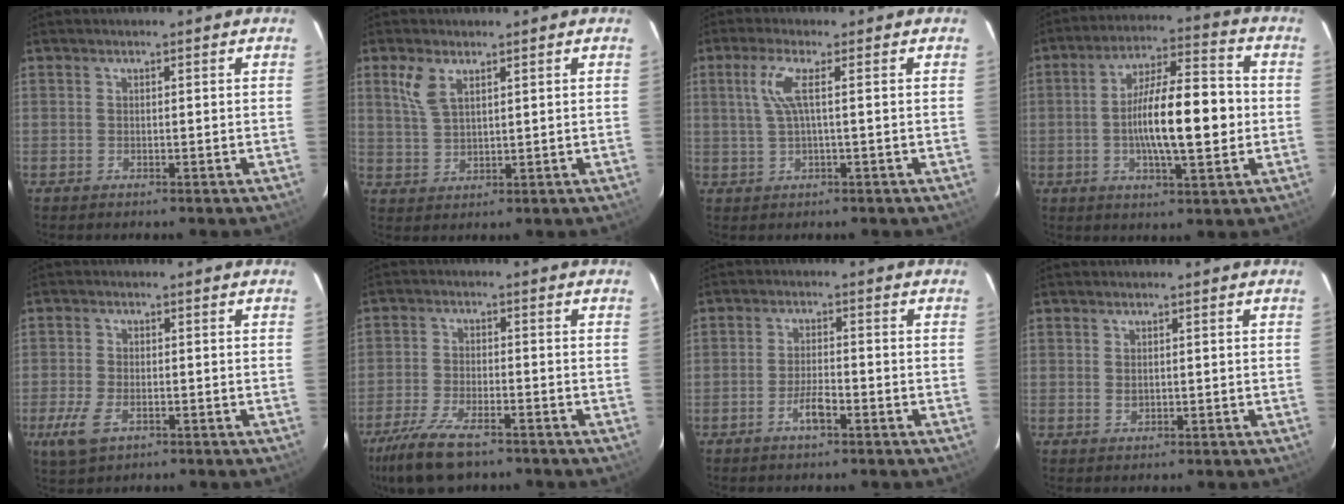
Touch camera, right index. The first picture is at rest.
{"total": 4.9, "force": [2.7, 2.3, 3.4], "torque": [-0.073, 0.006, 0.057]}
{"total": 4.2, "force": [0.7, -0.2, 4.2], "torque": [-0.085, 0.002, 0.020]}
{"total": 14.2, "force": [-1.4, 3.7, 13.7], "torque": [-0.235, 0.008, -0.023]}
{"total": 6.1, "force": [-2.8, 3.2, 4.4], "torque": [-0.111, -0.011, -0.052]}
{"total": 11.7, "force": [-8.7, 3.8, 6.7], "torque": [-0.164, -0.029, -0.162]}
{"total": 3.7, "force": [-2.3, 0.9, 2.8], "torque": [-0.061, 0.001, -0.042]}
{"total": 0.9, "force": [0.1, 0.7, 0.6], "torque": [-0.010, 0.000, 0.004]}